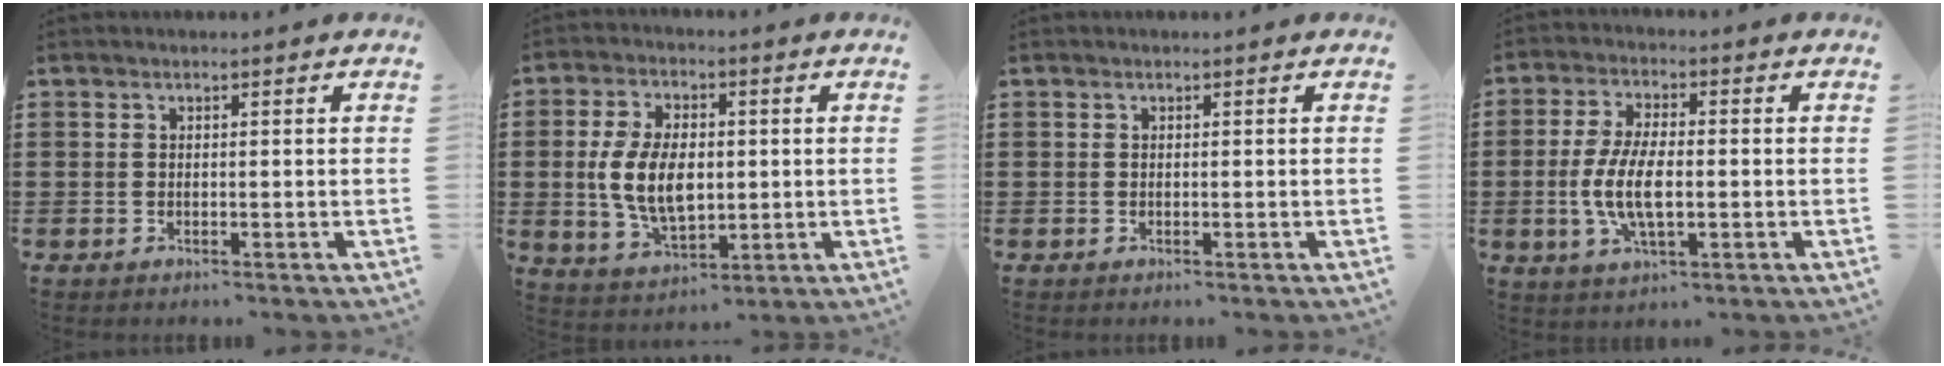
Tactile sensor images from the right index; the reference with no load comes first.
{"total": 9.1, "force": [0.0, 5.4, 7.4], "torque": [-0.157, 0.005, -0.004]}
{"total": 0.0}
{"total": 7.8, "force": [-1.1, 3.2, 7.0], "torque": [-0.157, -0.006, -0.027]}